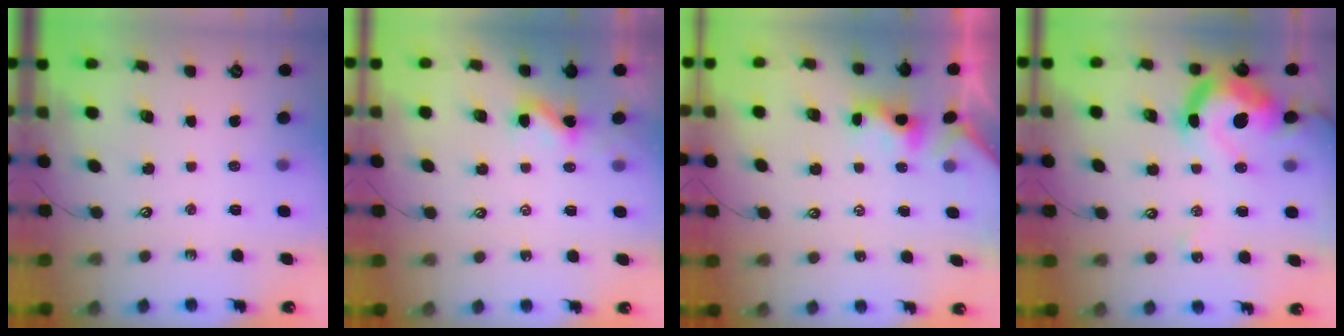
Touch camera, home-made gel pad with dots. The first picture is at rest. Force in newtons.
{"total": 2.1, "press": 2.1, "slide": 0.3}
{"total": 1.1, "press": 1.0, "slide": 0.4}
{"total": 19.0, "press": 18.8, "slide": 2.3}